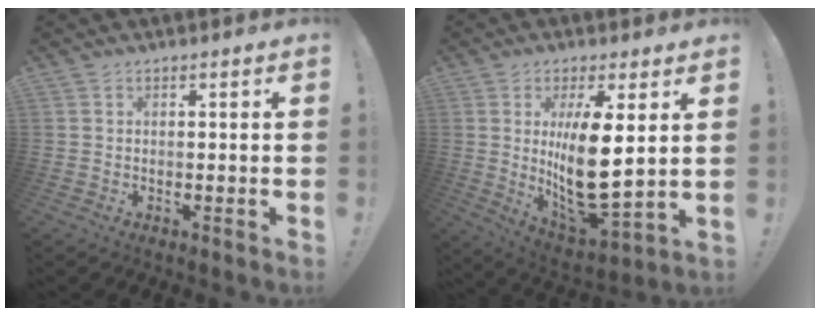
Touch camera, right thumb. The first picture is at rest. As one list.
[{"total": 15.7, "force": [3.0, 5.5, 14.4], "torque": [-0.270, -0.038, 0.048]}]